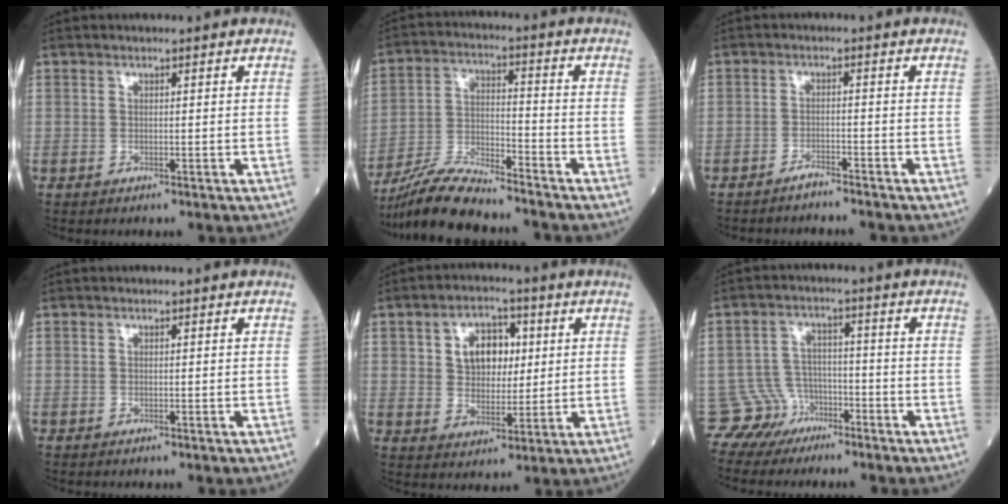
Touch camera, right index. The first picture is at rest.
{"total": 11.4, "force": [-10.5, 0.8, 4.3], "torque": [-0.083, -0.011, -0.198]}
{"total": 2.4, "force": [-2.3, -0.1, 0.4], "torque": [-0.005, -0.004, -0.037]}
{"total": 0.0}
{"total": 7.6, "force": [2.1, 4.9, 5.5], "torque": [-0.089, 0.016, 0.038]}
{"total": 5.4, "force": [-4.1, 3.4, -1.2], "torque": [0.022, 0.014, -0.078]}